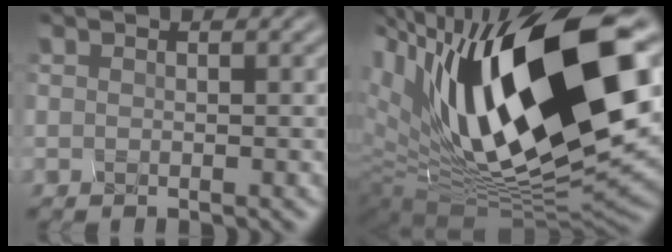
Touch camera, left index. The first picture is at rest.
{"total": 17.6, "force": [5.1, 7.8, 15.0], "torque": [-0.270, 0.010, 0.091]}